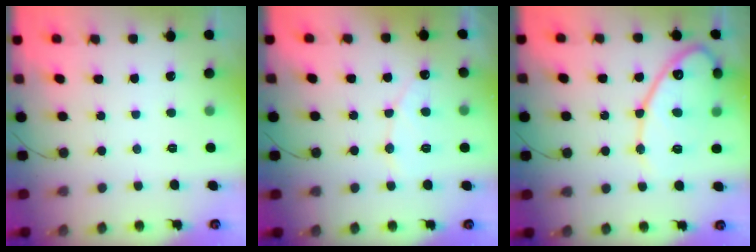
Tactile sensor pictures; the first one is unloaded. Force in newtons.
{"total": 7.3, "press": 7.3, "slide": 0.5}
{"total": 14.9, "press": 14.8, "slide": 1.0}